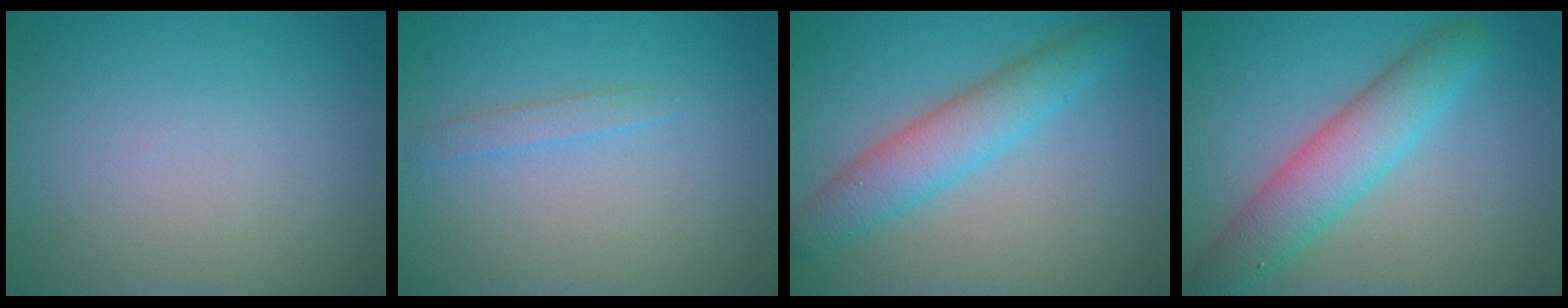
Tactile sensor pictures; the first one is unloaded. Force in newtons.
{"total": 1.2, "press": 1.2, "slide": 0.1}
{"total": 4.6, "press": 4.6, "slide": 0.1}
{"total": 5.7, "press": 5.7, "slide": 0.1}